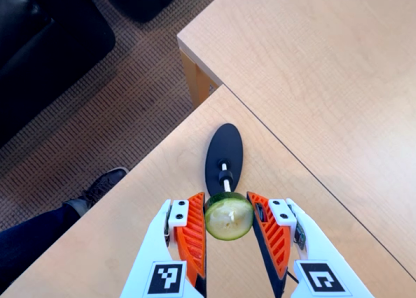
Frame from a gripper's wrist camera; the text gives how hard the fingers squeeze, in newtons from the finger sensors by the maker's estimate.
{"total": 10.6, "left": 10.1, "right": 11.0}